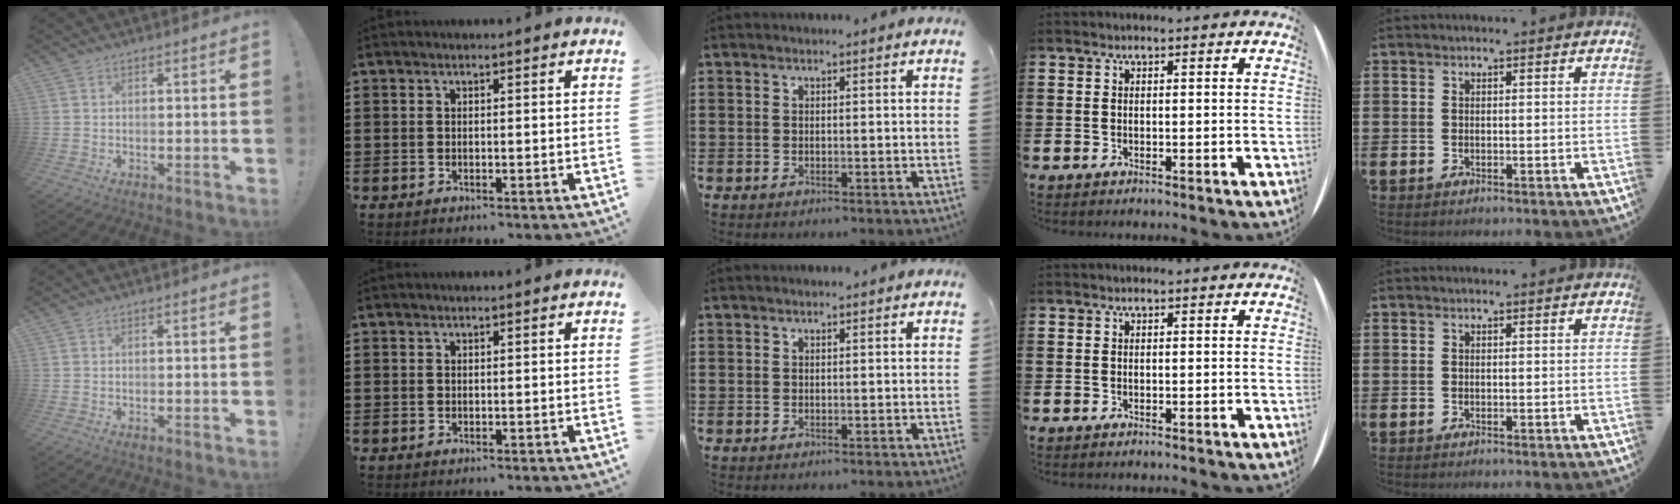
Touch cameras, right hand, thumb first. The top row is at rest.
{}